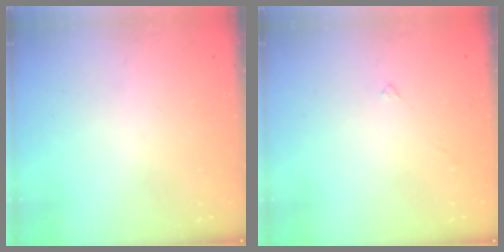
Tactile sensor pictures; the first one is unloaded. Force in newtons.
{"total": 2.3, "press": 2.3, "slide": 0.5}